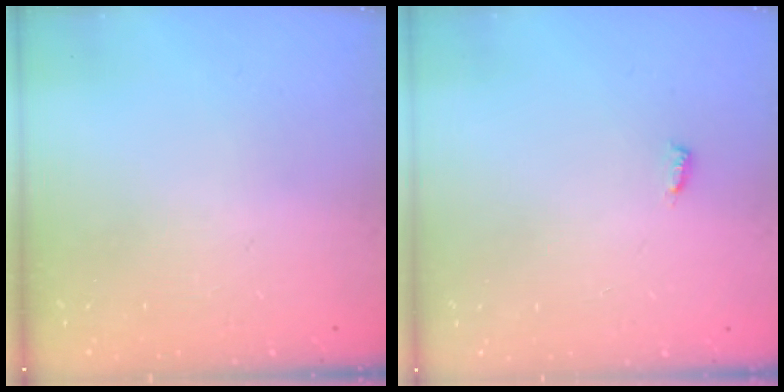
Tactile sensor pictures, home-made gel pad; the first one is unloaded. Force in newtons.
{"total": 3.1, "press": 3.1, "slide": 0.2}